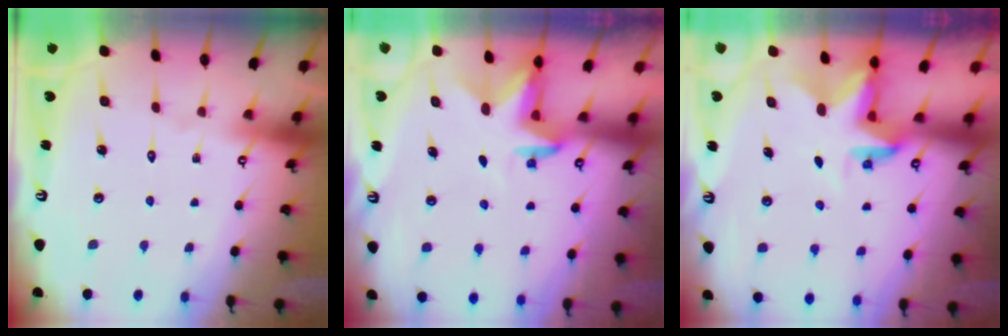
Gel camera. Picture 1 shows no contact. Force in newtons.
{"total": 2.9, "press": 2.8, "slide": 0.7}
{"total": 3.3, "press": 3.3, "slide": 0.2}